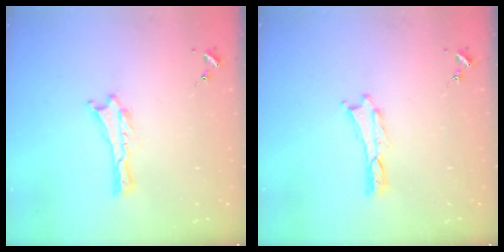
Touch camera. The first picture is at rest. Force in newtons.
{"total": 0.0}